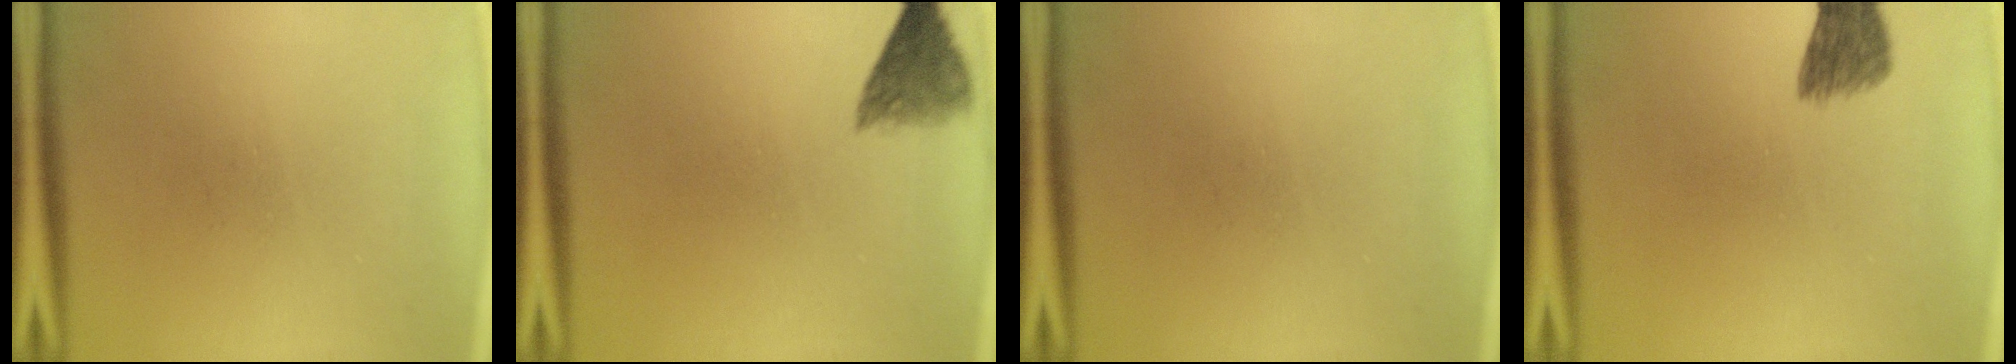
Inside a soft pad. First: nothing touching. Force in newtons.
{"total": 4.6}
{"total": 0.0}
{"total": 4.6}